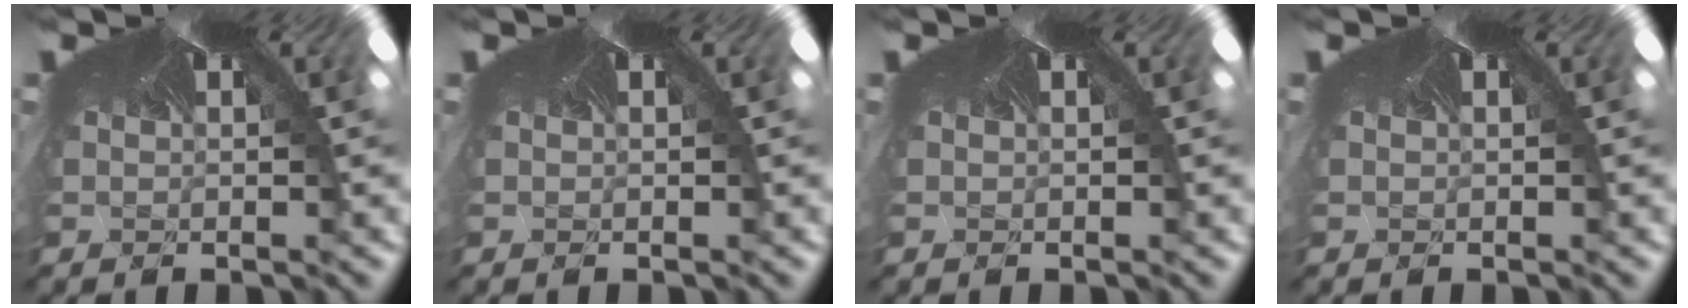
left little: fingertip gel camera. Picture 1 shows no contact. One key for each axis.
{"total": 0.0}
{"total": 0.0}
{"total": 0.0}